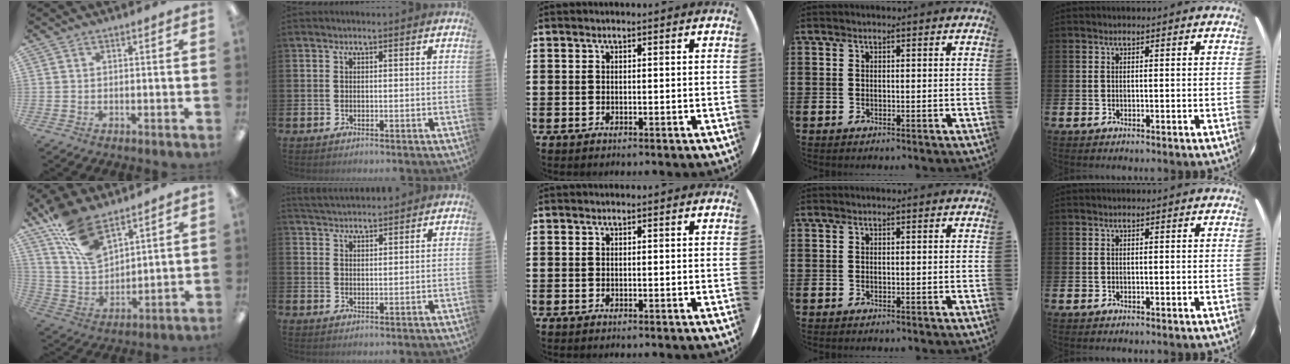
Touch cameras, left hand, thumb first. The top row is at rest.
{"thumb": {"total": 14.2, "force": [9.9, 6.6, 7.7], "torque": [-0.161, -0.041, 0.189]}, "index": {"total": 3.5, "force": [3.5, 0.3, 0.1], "torque": [-0.005, -0.016, 0.063]}}